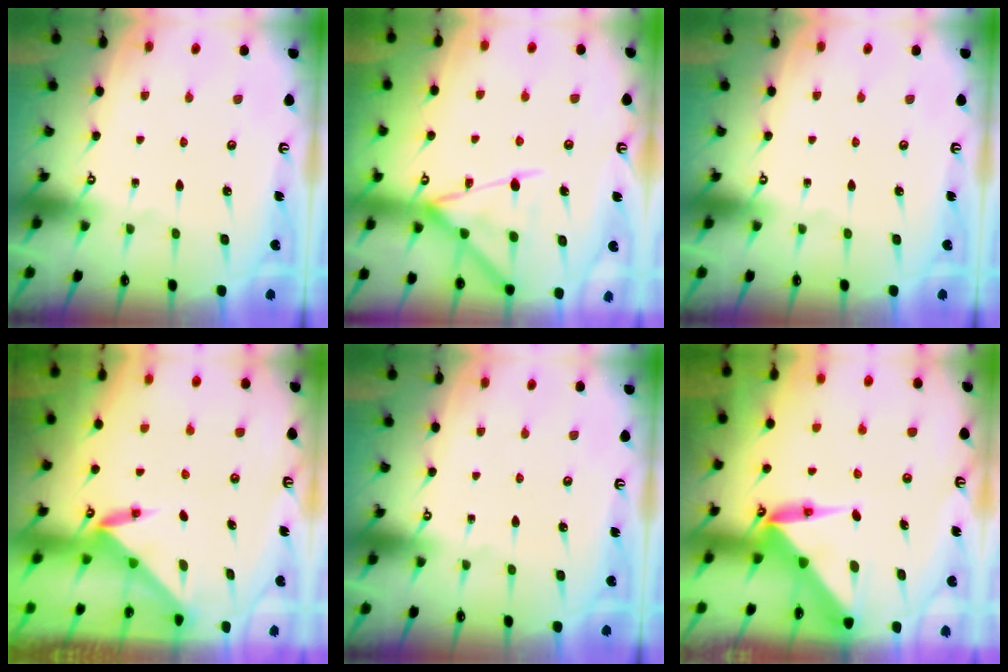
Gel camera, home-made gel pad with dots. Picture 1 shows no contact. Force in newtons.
{"total": 15.2, "press": 15.2, "slide": 1.1}
{"total": 0.0}
{"total": 3.6, "press": 3.6, "slide": 0.3}
{"total": 0.0}
{"total": 6.3, "press": 6.3, "slide": 0.5}